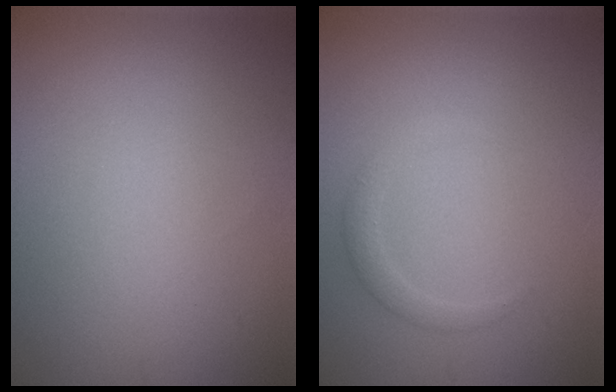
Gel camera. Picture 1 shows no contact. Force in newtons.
{"total": 1.4, "press": 1.4, "slide": 0.1}